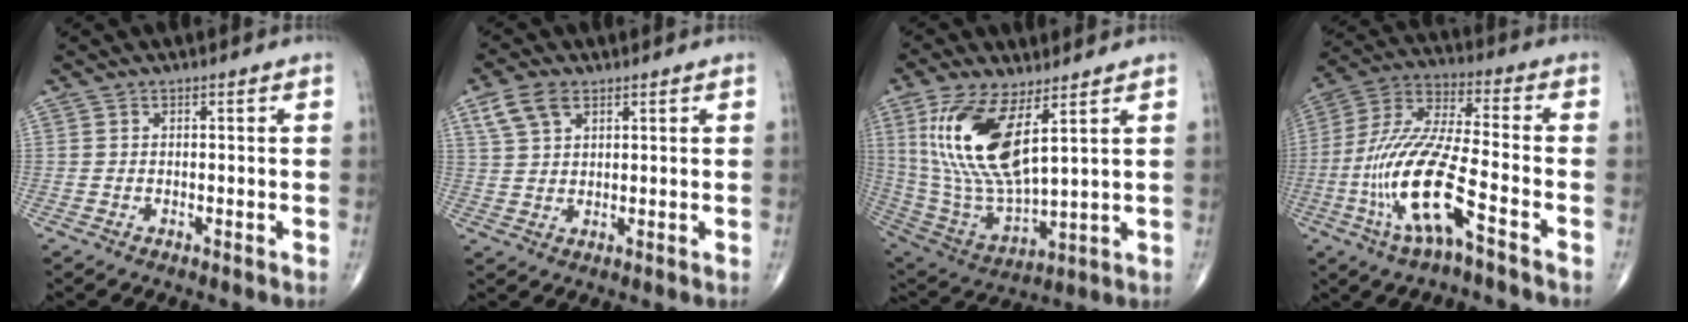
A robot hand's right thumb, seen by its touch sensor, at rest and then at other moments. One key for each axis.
{"total": 5.9, "fx": 3.1, "fy": 3.3, "fz": 3.7, "tx": -0.070, "ty": -0.001, "tz": 0.067}
{"total": 18.7, "fx": 7.0, "fy": 7.0, "fz": 15.8, "tx": -0.320, "ty": -0.034, "tz": 0.147}
{"total": 17.0, "fx": -6.5, "fy": 3.8, "fz": 15.3, "tx": -0.336, "ty": 0.030, "tz": -0.125}